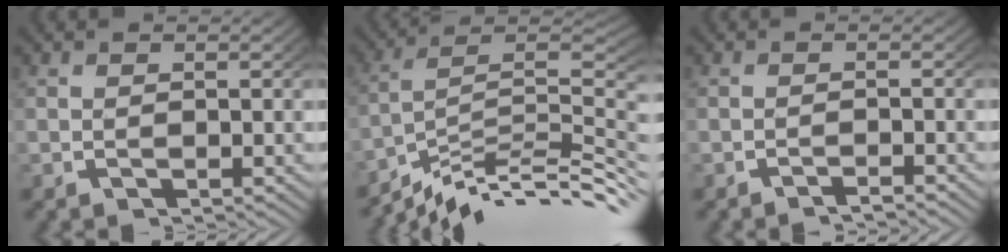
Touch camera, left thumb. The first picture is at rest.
{"total": 14.3, "force": [-8.0, 7.7, 9.0], "torque": [-0.126, -0.009, -0.122]}
{"total": 1.3, "force": [-1.2, 0.0, 0.4], "torque": [-0.003, 0.005, -0.026]}